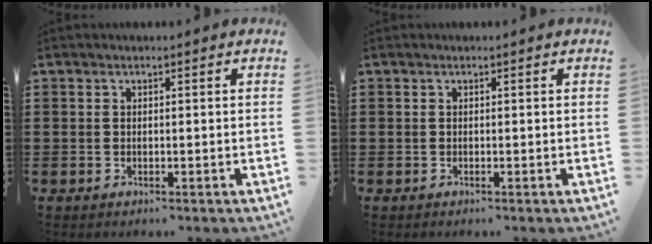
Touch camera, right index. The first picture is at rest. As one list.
[{"total": 0.0}]